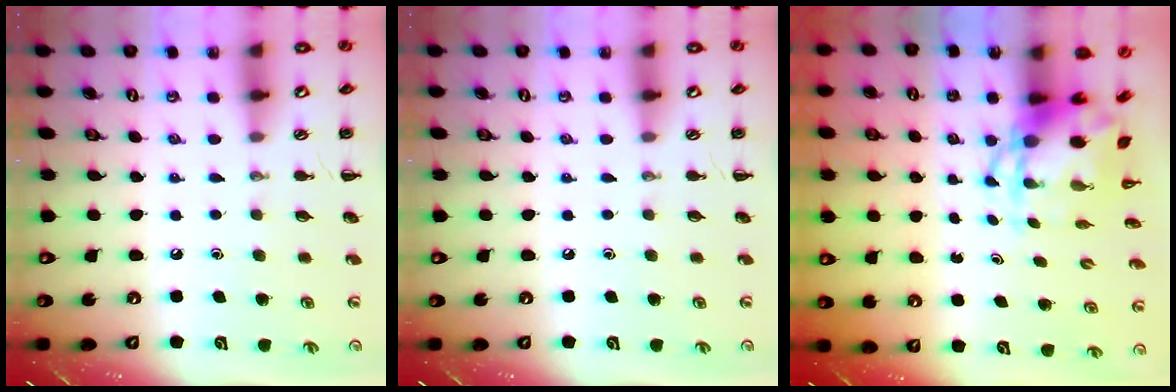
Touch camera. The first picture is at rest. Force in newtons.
{"total": 0.0}
{"total": 4.4, "press": 4.3, "slide": 1.1}